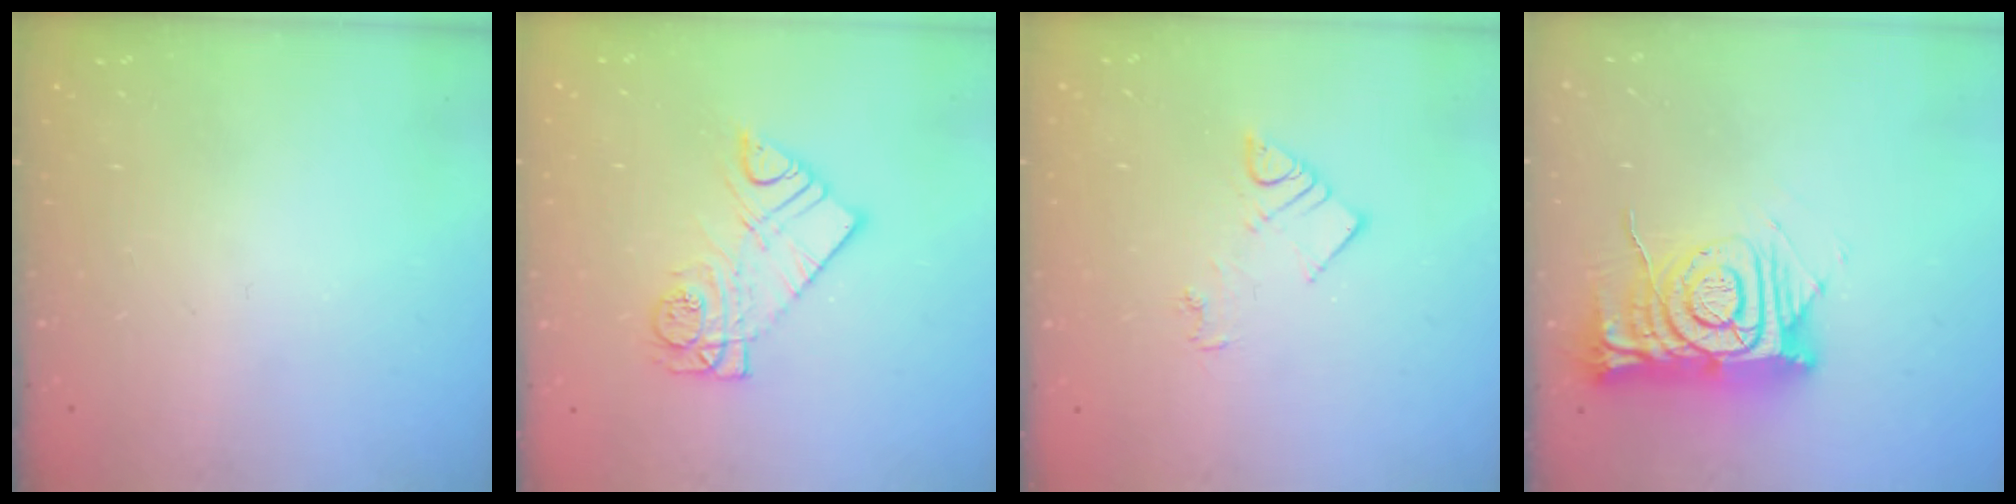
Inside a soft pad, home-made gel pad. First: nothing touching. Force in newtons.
{"total": 10.5, "press": 10.4, "slide": 0.9}
{"total": 5.0, "press": 5.0, "slide": 0.2}
{"total": 13.6, "press": 13.5, "slide": 1.3}